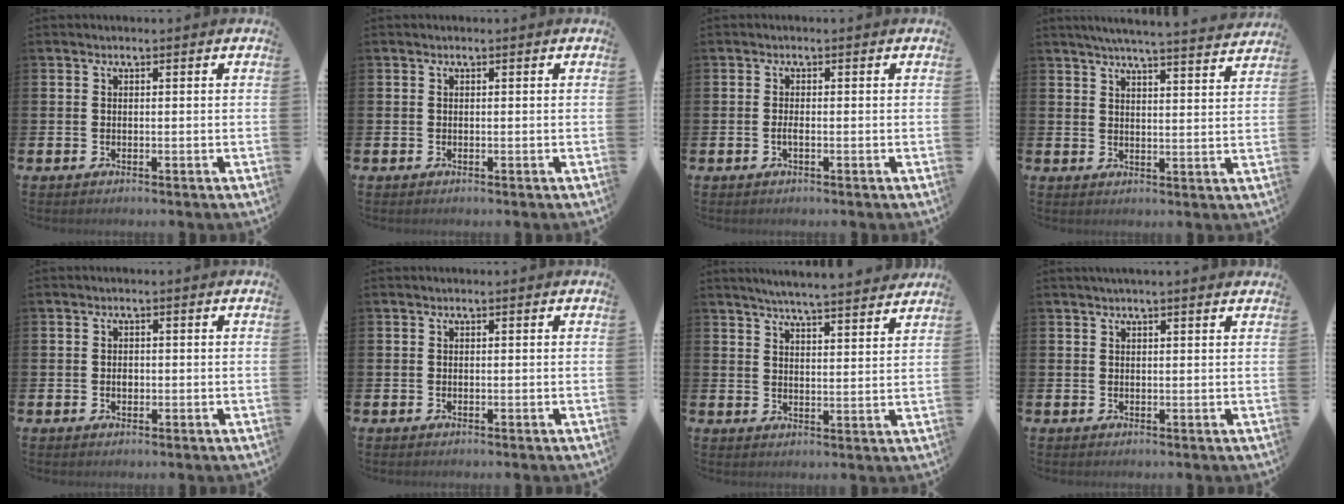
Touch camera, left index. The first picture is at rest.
{"total": 0.0}
{"total": 0.9, "force": [-0.3, 0.2, 0.8], "torque": [-0.023, 0.001, -0.004]}
{"total": 5.5, "force": [5.3, -0.6, 1.2], "torque": [-0.038, -0.030, 0.093]}
{"total": 1.1, "force": [-0.1, 0.9, 0.7], "torque": [-0.005, 0.003, -0.005]}
{"total": 0.0}
{"total": 5.5, "force": [5.4, -0.5, 0.9], "torque": [-0.033, -0.033, 0.095]}
{"total": 1.5, "force": [1.4, -0.1, 0.6], "torque": [-0.012, -0.001, 0.025]}